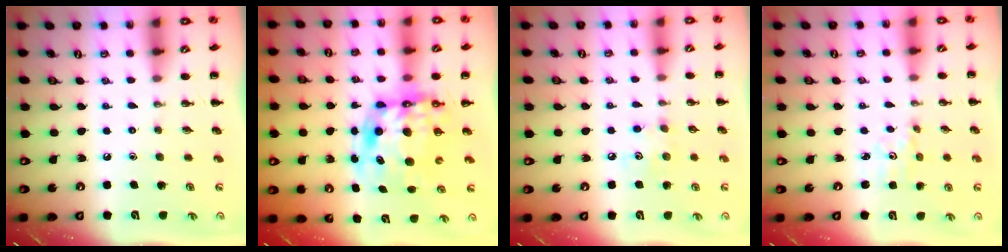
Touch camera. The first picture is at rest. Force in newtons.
{"total": 12.6, "press": 12.2, "slide": 3.4}
{"total": 5.0, "press": 4.9, "slide": 0.9}
{"total": 2.1, "press": 2.0, "slide": 0.7}